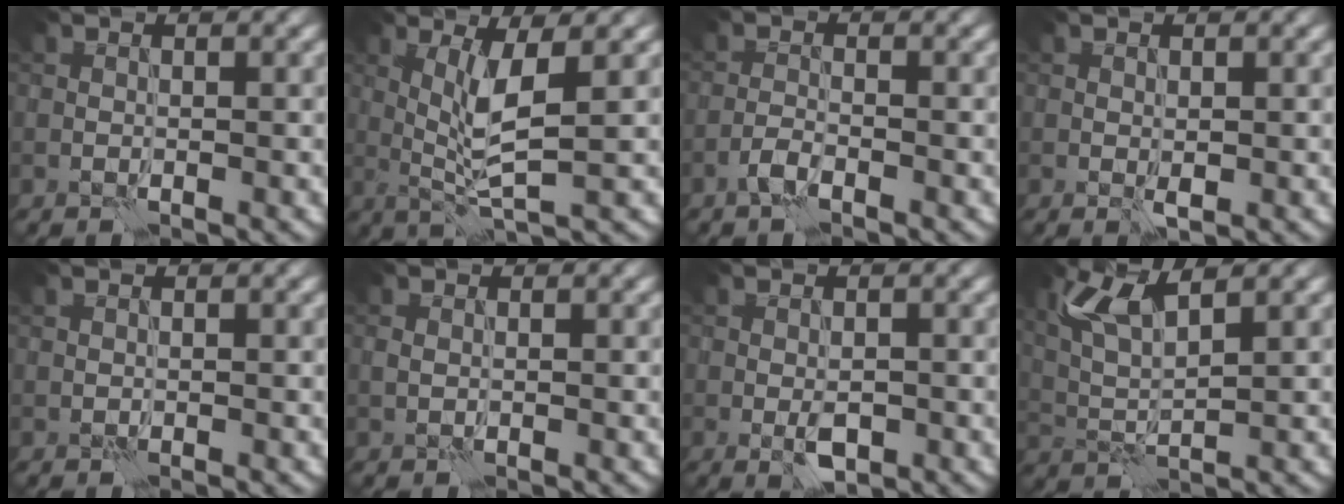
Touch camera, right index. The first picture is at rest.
{"total": 4.4, "force": [0.7, 0.6, 4.3], "torque": [-0.094, -0.005, 0.020]}
{"total": 1.5, "force": [-1.1, 0.3, 1.0], "torque": [-0.023, 0.004, -0.026]}
{"total": 0.9, "force": [-0.1, 0.5, 0.8], "torque": [-0.012, 0.000, -0.002]}
{"total": 0.0}
{"total": 0.6, "force": [0.1, 0.5, 0.4], "torque": [-0.009, 0.002, 0.000]}
{"total": 2.3, "force": [-0.7, 1.1, 1.8], "torque": [-0.033, -0.002, -0.012]}
{"total": 4.7, "force": [2.4, 1.3, 3.8], "torque": [-0.096, 0.004, 0.051]}